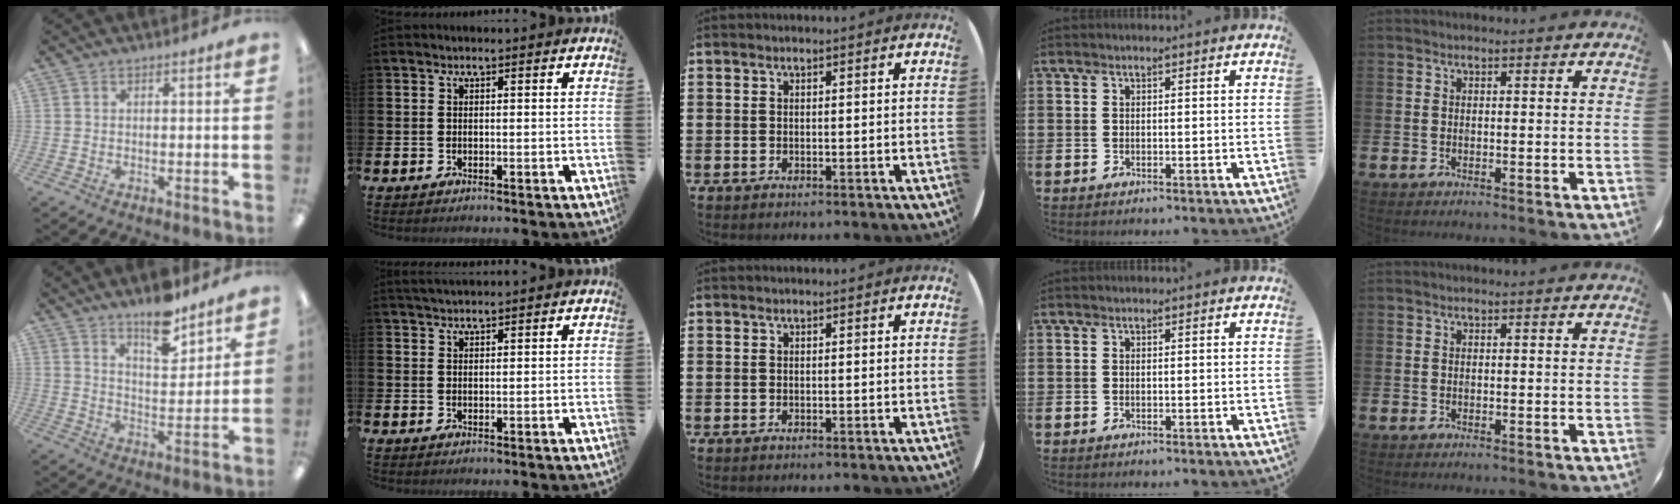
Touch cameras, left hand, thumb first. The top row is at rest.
{"thumb": {"total": 10.2, "force": [8.1, 3.7, 4.9], "torque": [-0.062, -0.052, 0.140]}, "index": {"total": 1.9, "force": [1.8, 0.3, 0.3], "torque": [-0.005, -0.001, 0.033]}}